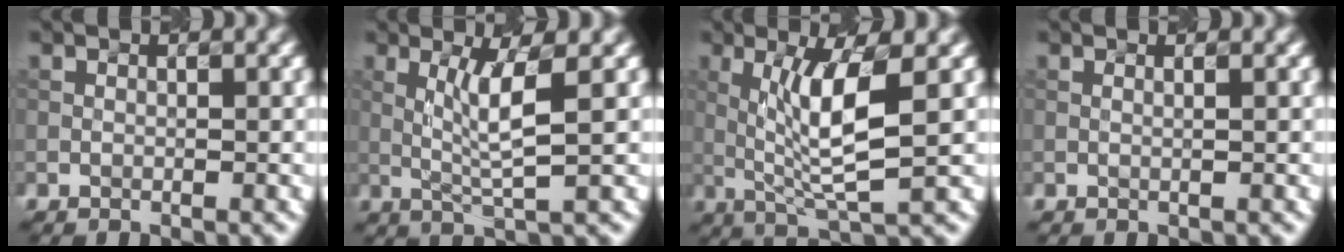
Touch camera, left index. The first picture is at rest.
{"total": 3.5, "force": [0.7, 0.1, 3.4], "torque": [-0.078, -0.002, 0.031]}
{"total": 5.8, "force": [0.7, 0.9, 5.7], "torque": [-0.112, -0.003, 0.030]}
{"total": 0.9, "force": [0.3, 0.4, 0.7], "torque": [-0.003, 0.003, -0.006]}